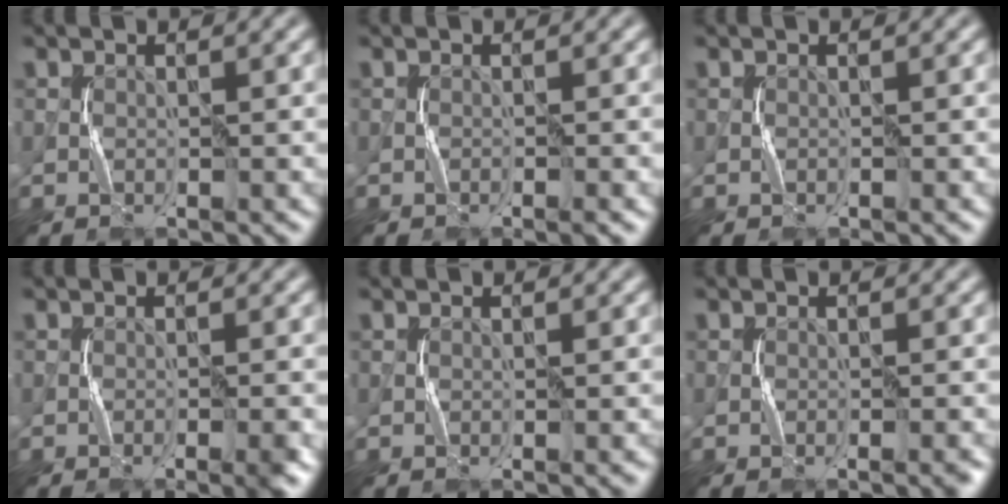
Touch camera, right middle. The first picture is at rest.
{"total": 0.9, "force": [-0.6, 0.1, 0.7], "torque": [-0.010, 0.001, -0.011]}
{"total": 0.0}
{"total": 2.4, "force": [-1.4, 0.4, 1.9], "torque": [-0.025, 0.003, -0.026]}
{"total": 0.5, "force": [-0.3, 0.1, 0.4], "torque": [-0.005, 0.002, -0.003]}
{"total": 1.4, "force": [-0.7, 0.2, 1.2], "torque": [-0.010, 0.005, -0.011]}